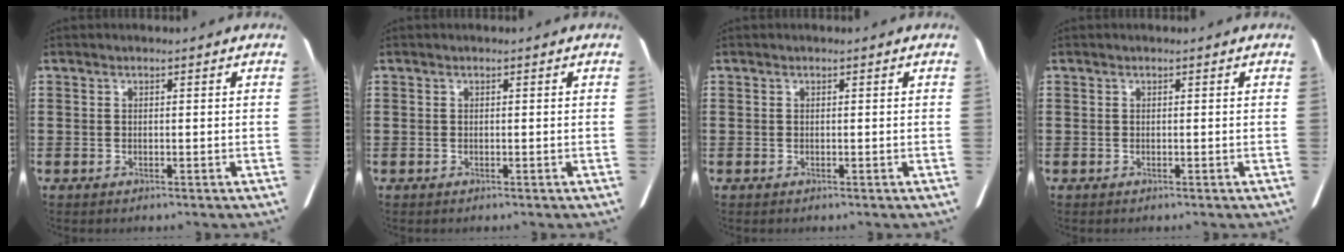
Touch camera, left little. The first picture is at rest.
{"total": 0.0}
{"total": 0.0}
{"total": 0.0}